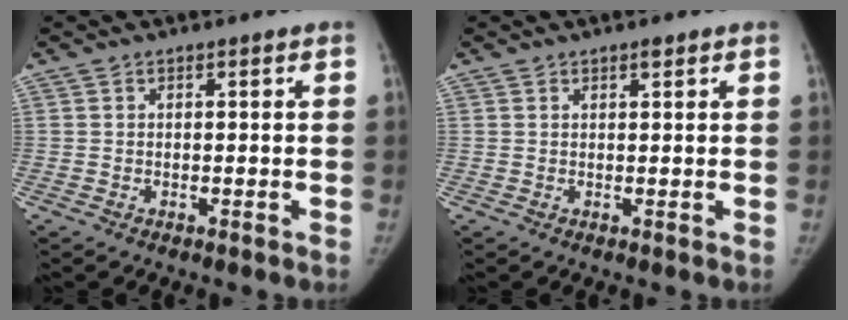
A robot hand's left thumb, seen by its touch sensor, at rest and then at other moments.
{"total": 1.1, "force": [0.7, 0.3, 0.7], "torque": [-0.010, -0.004, 0.012]}